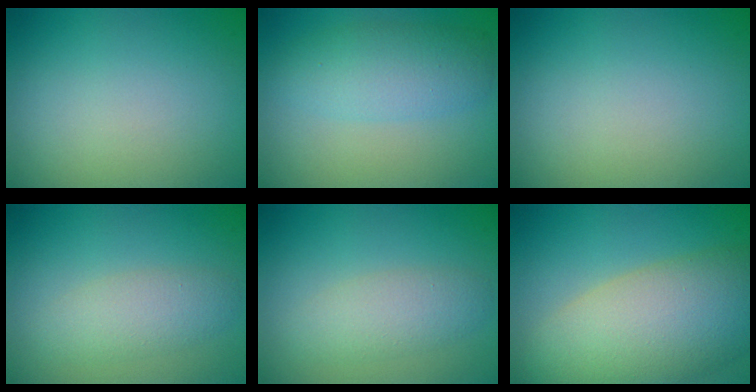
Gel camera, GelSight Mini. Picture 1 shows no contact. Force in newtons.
{"total": 4.1, "press": 4.1, "slide": 0.2}
{"total": 0.0}
{"total": 2.8, "press": 2.8, "slide": 0.1}
{"total": 2.8, "press": 2.8, "slide": 0.1}
{"total": 10.3, "press": 10.3, "slide": 0.8}